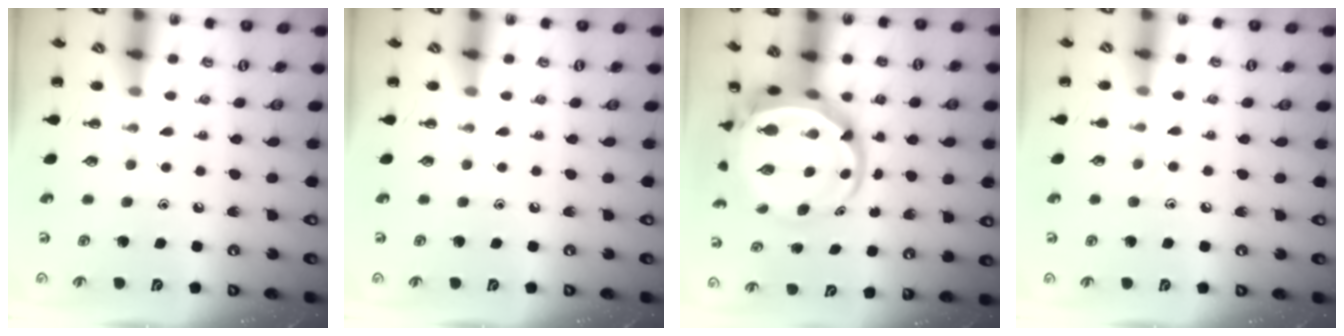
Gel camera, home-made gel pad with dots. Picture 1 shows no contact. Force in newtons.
{"total": 0.0}
{"total": 9.2, "press": 8.8, "slide": 2.4}
{"total": 4.0, "press": 3.7, "slide": 1.5}